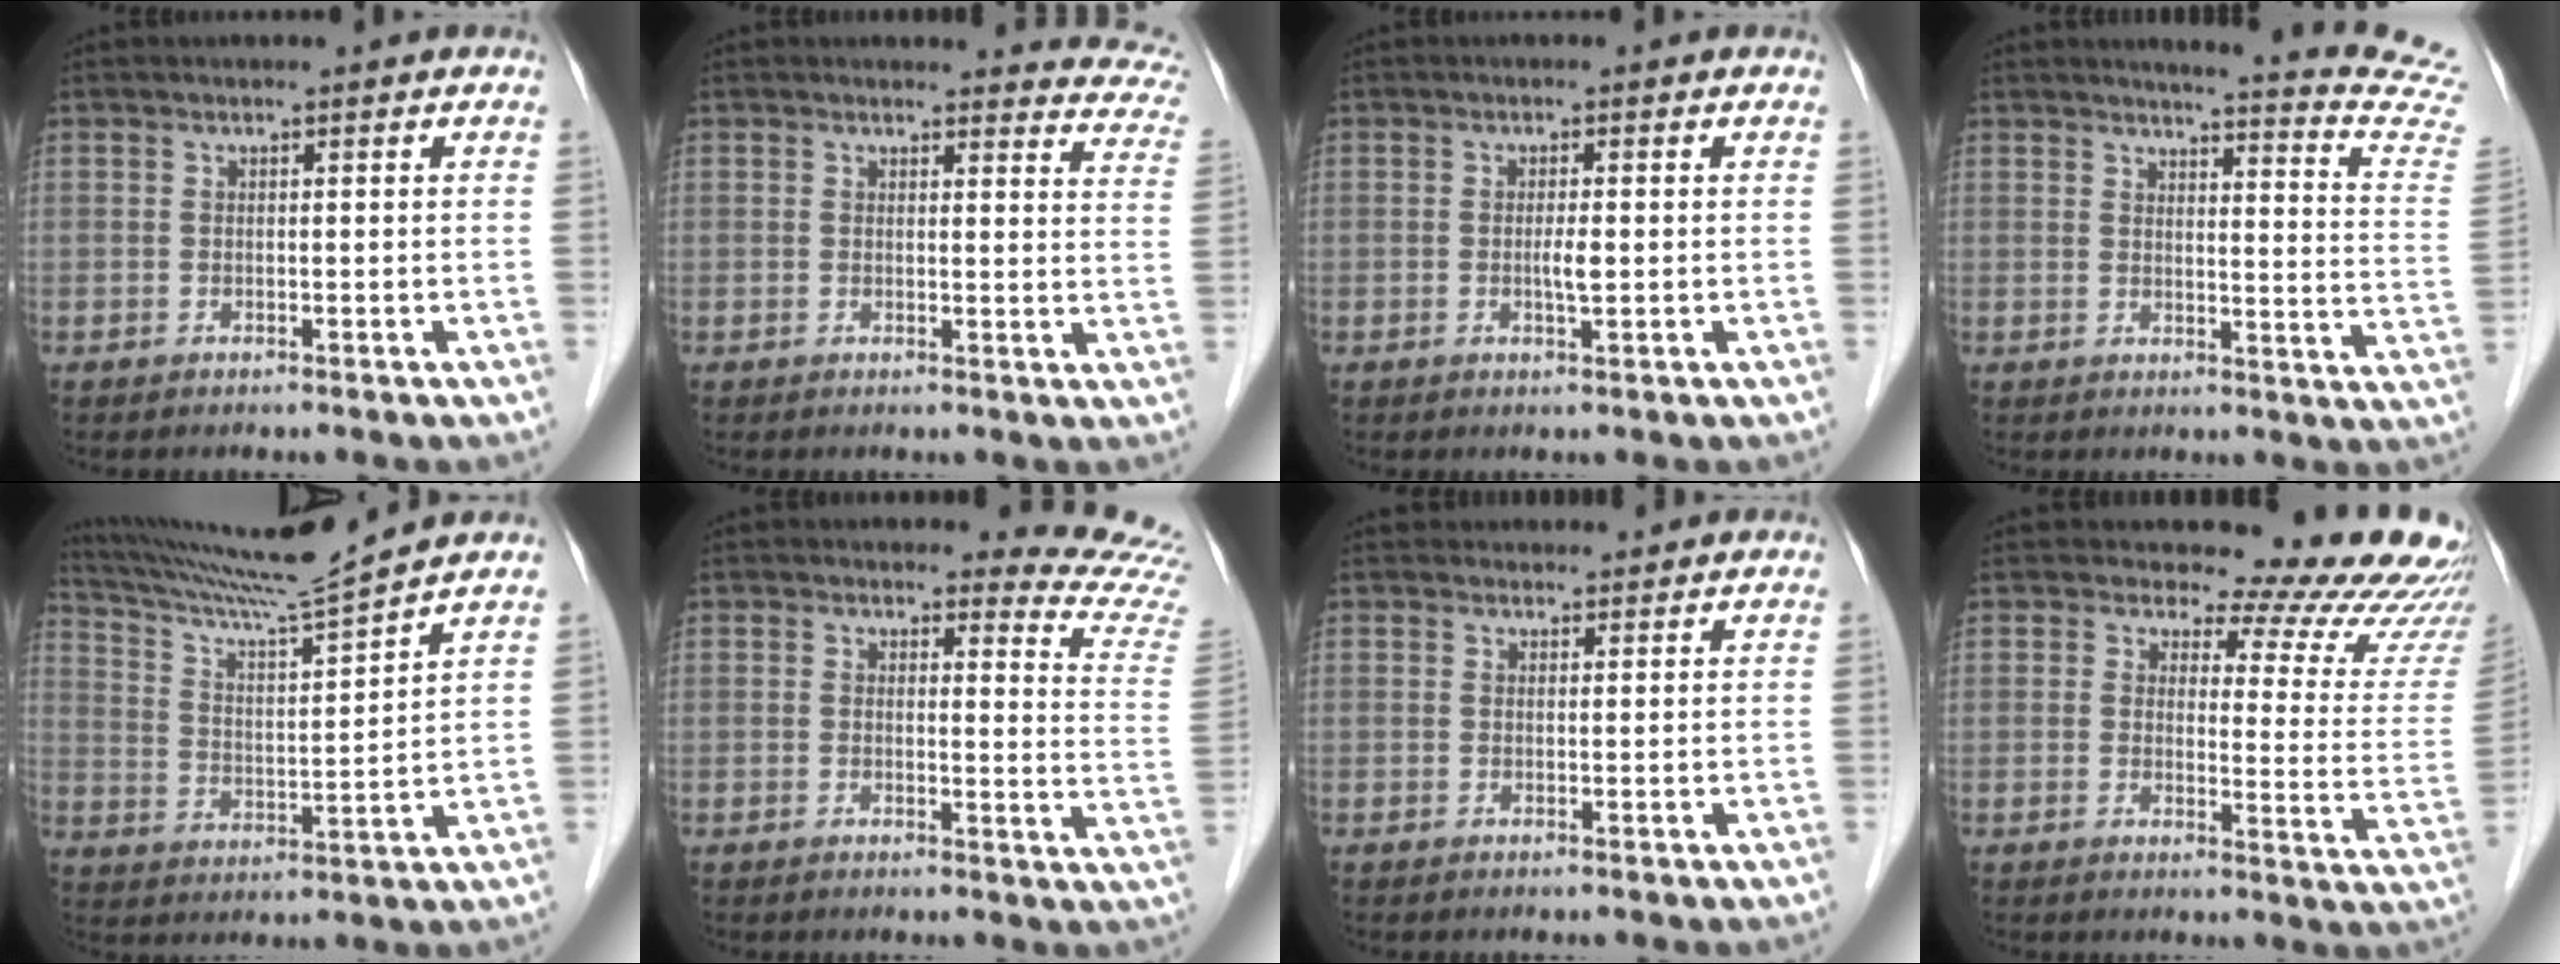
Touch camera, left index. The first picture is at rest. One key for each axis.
{"total": 8.9, "fx": 8.7, "fy": 2.0, "fz": 0.8, "tx": 0.032, "ty": -0.062, "tz": 0.051}
{"total": 1.9, "fx": -0.4, "fy": 0.3, "fz": 1.8, "tx": -0.034, "ty": -0.005, "tz": -0.006}
{"total": 17.4, "fx": 16.5, "fy": -0.4, "fz": 5.5, "tx": -0.060, "ty": -0.125, "tz": 0.158}
{"total": 13.2, "fx": 12.2, "fy": -2.5, "fz": 4.3, "tx": -0.085, "ty": -0.021, "tz": 0.212}
{"total": 9.1, "fx": 9.1, "fy": -0.2, "fz": 0.1, "tx": 0.013, "ty": -0.116, "tz": 0.066}
{"total": 3.7, "fx": 3.5, "fy": 1.4, "fz": 0.1, "tx": 0.005, "ty": 0.020, "tz": 0.043}
{"total": 16.2, "fx": 15.6, "fy": 2.6, "fz": 3.8, "tx": -0.022, "ty": -0.120, "tz": 0.145}